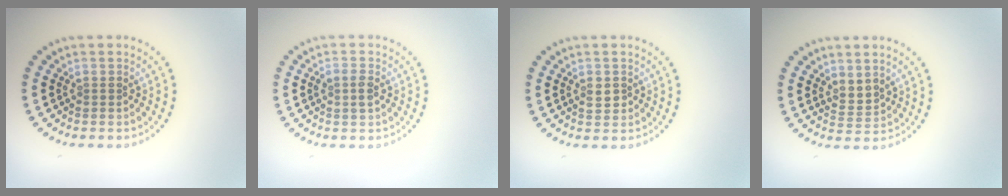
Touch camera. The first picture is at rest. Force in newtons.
{"total": 1.5, "press": 1.5, "slide": 0.2}
{"total": 1.4, "press": 1.4, "slide": 0.1}
{"total": 1.7, "press": 1.4, "slide": 1.0}